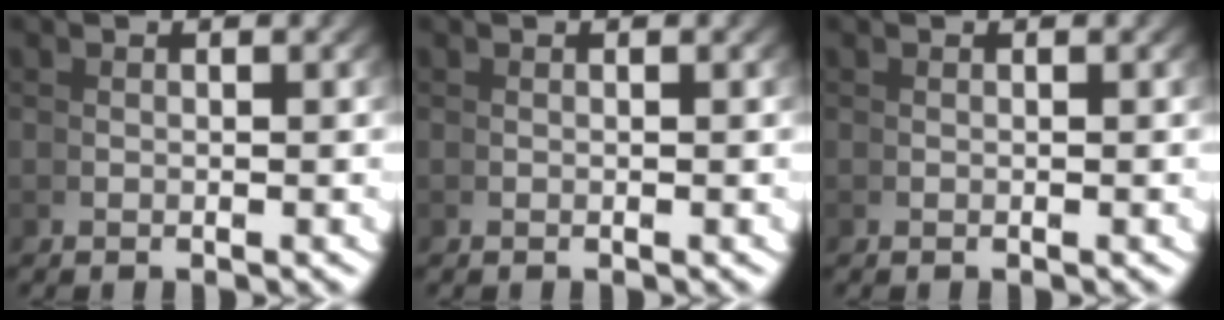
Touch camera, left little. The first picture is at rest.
{"total": 0.0}
{"total": 0.0}